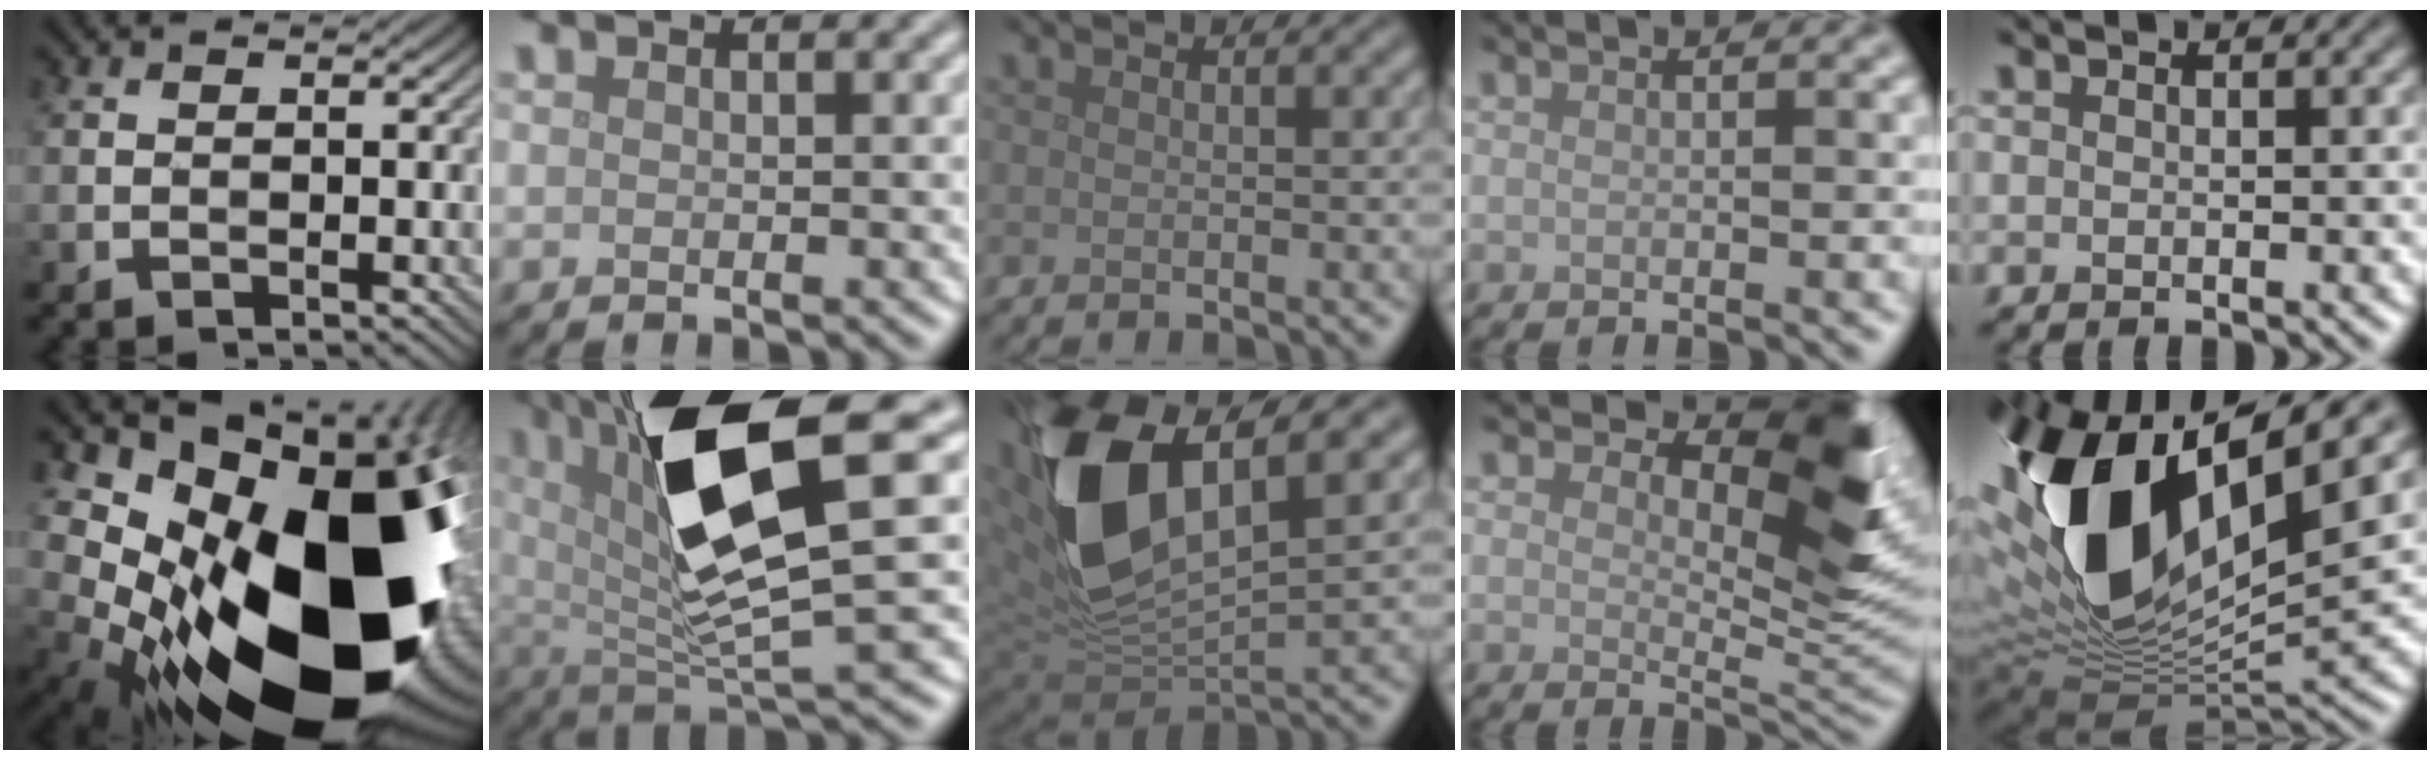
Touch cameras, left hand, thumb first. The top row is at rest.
{"thumb": {"total": 23.3, "force": [-1.0, 14.8, 17.9], "torque": [-0.318, -0.072, 0.018]}, "index": {"total": 12.3, "force": [4.0, 3.2, 11.2], "torque": [-0.195, -0.002, 0.074]}, "middle": {"total": 12.7, "force": [3.5, 6.1, 10.5], "torque": [-0.227, -0.012, 0.075]}, "ring": {"total": 8.6, "force": [3.4, 4.0, 6.8], "torque": [-0.088, -0.008, 0.048]}, "little": {"total": 16.8, "force": [4.4, 8.8, 13.6], "torque": [-0.294, 0.003, 0.079]}}